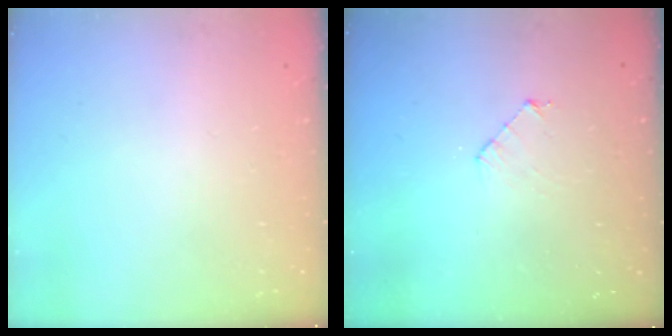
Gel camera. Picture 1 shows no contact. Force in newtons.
{"total": 4.9, "press": 4.8, "slide": 0.3}